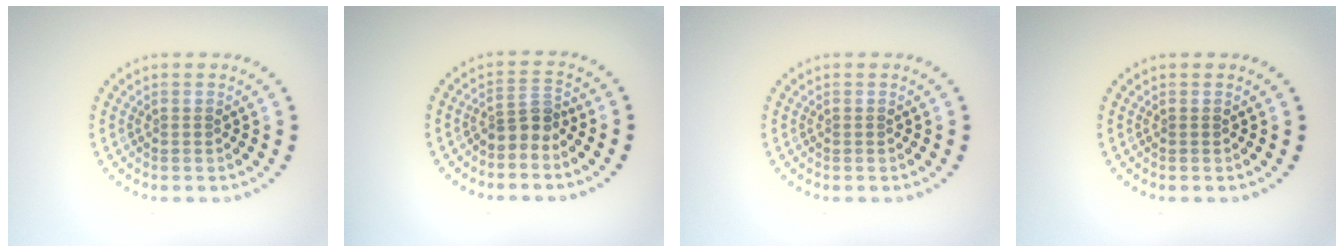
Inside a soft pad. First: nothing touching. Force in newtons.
{"total": 2.4, "press": 1.8, "slide": 1.6}
{"total": 0.0}
{"total": 0.0}